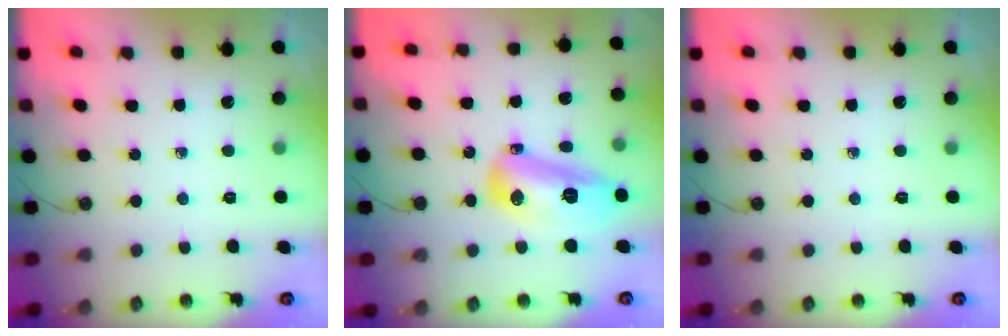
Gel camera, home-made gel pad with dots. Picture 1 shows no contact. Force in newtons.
{"total": 15.7, "press": 15.4, "slide": 3.1}
{"total": 0.0}